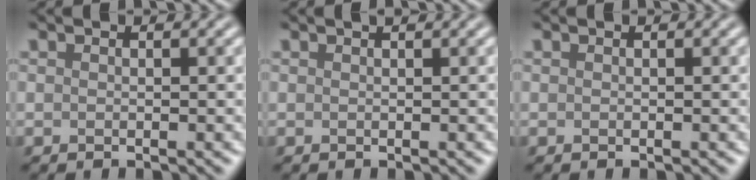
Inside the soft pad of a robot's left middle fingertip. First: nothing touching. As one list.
[{"total": 0.7, "force": [0.5, 0.2, 0.5], "torque": [-0.002, 0.004, 0.006]}, {"total": 0.0}]